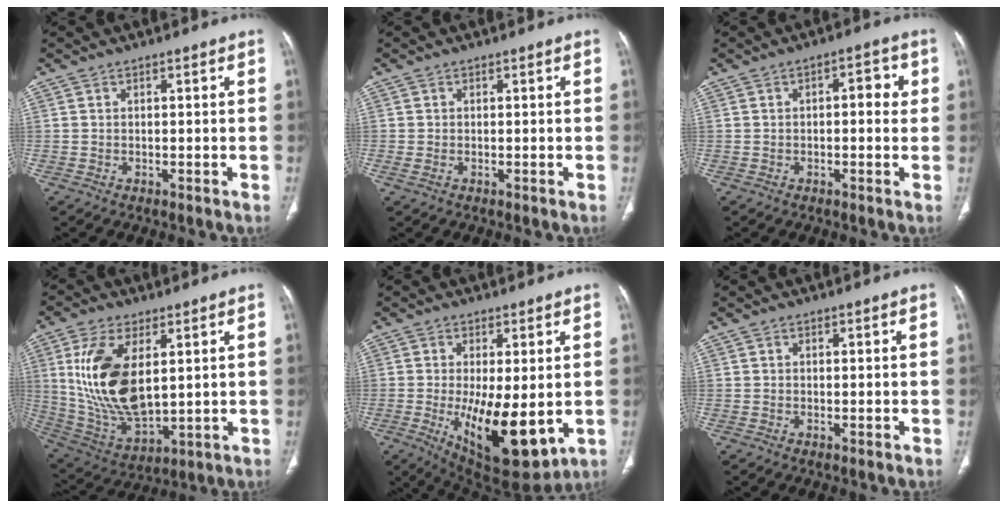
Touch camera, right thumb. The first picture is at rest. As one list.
[{"total": 0.9, "force": [-0.2, 0.6, 0.7], "torque": [-0.017, -0.002, -0.002]}, {"total": 4.2, "force": [0.5, 2.1, 3.6], "torque": [-0.029, 0.012, 0.000]}, {"total": 17.9, "force": [4.0, 9.1, 14.9], "torque": [-0.289, -0.023, 0.091]}, {"total": 15.4, "force": [-2.5, 6.1, 13.9], "torque": [-0.221, -0.029, -0.020]}, {"total": 0.0}]